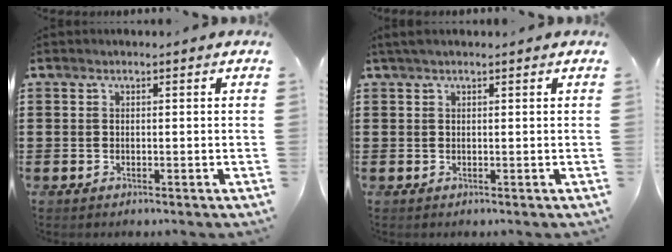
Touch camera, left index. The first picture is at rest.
{"total": 1.1, "force": [0.8, 0.1, 0.7], "torque": [-0.015, 0.003, 0.015]}